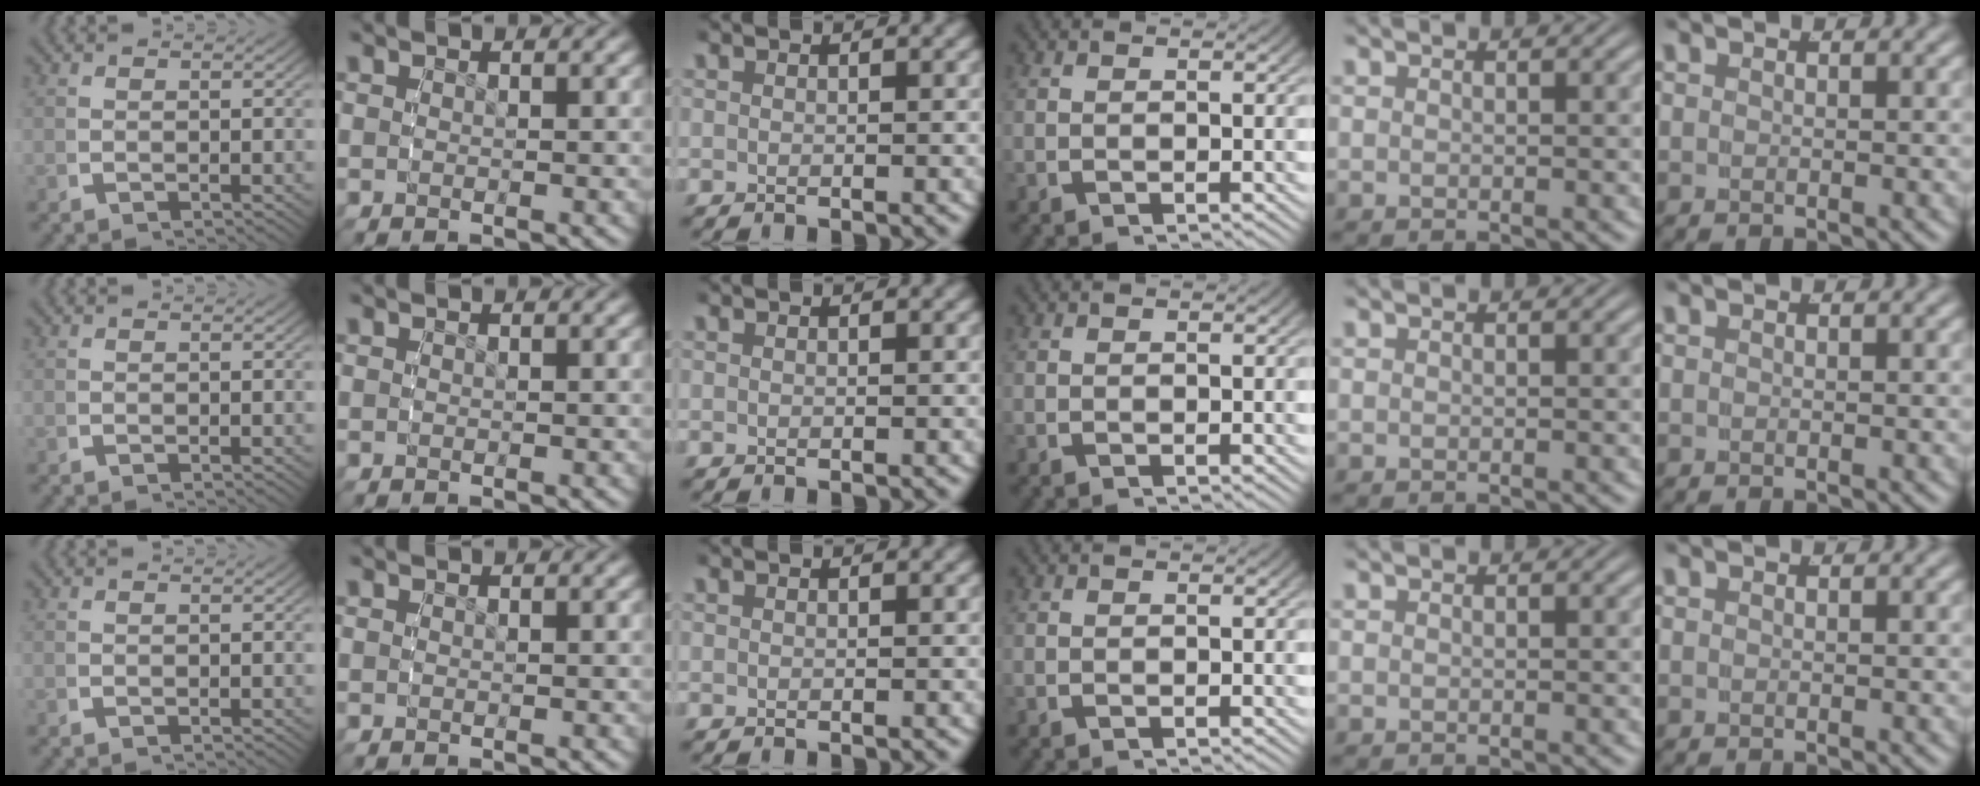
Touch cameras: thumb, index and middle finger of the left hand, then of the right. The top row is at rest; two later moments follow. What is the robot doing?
{"motion": "reach", "object": "jewelry box"}